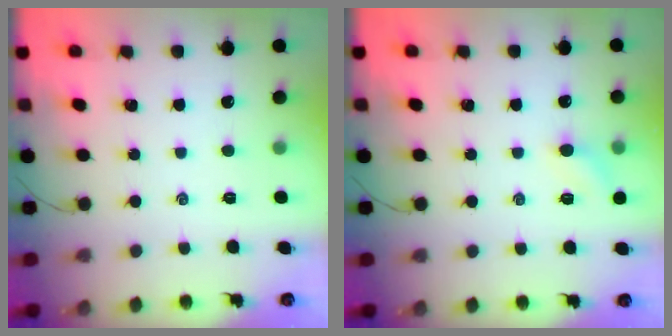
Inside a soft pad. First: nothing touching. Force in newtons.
{"total": 5.7, "press": 5.4, "slide": 1.8}